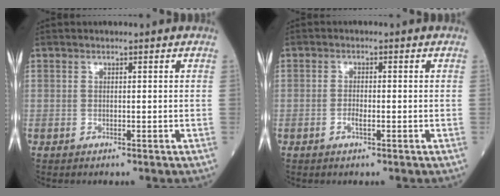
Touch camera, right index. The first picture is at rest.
{"total": 1.6, "force": [-0.6, 0.3, 1.5], "torque": [-0.030, 0.001, -0.009]}